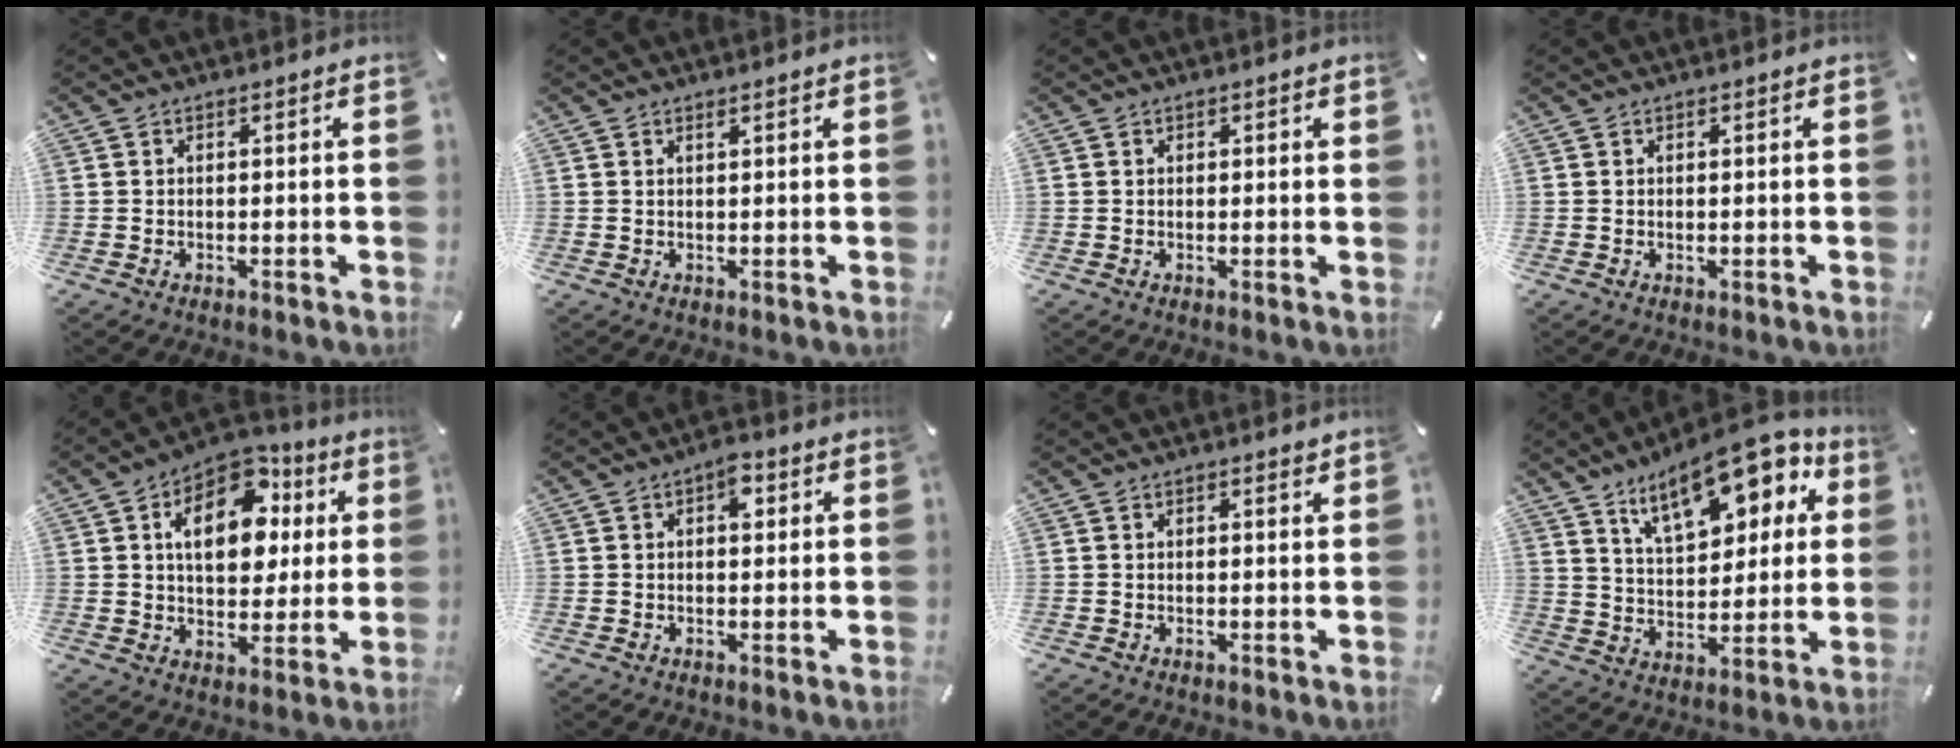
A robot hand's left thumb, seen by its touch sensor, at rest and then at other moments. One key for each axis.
{"total": 0.8, "fx": 0.6, "fy": 0.1, "fz": 0.6, "tx": -0.011, "ty": -0.001, "tz": 0.011}
{"total": 0.6, "fx": 0.3, "fy": 0.4, "fz": 0.3, "tx": 0.004, "ty": -0.002, "tz": 0.004}
{"total": 0.0}
{"total": 16.1, "fx": 4.9, "fy": 10.8, "fz": 10.9, "tx": -0.167, "ty": -0.010, "tz": 0.085}
{"total": 4.1, "fx": 1.3, "fy": 2.3, "fz": 3.1, "tx": -0.033, "ty": -0.004, "tz": 0.013}
{"total": 0.9, "fx": 0.6, "fy": 0.3, "fz": 0.6, "tx": -0.003, "ty": -0.004, "tz": 0.009}
{"total": 18.4, "fx": 11.0, "fy": 8.8, "fz": 11.9, "tx": -0.184, "ty": -0.046, "tz": 0.183}